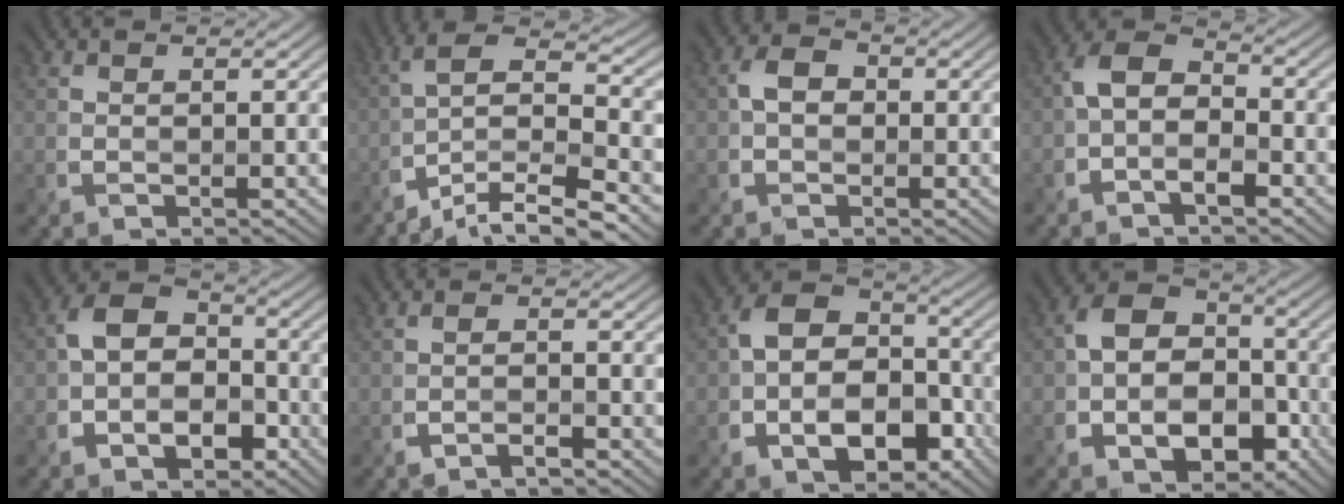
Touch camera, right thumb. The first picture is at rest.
{"total": 11.9, "force": [-6.7, 3.3, 9.3], "torque": [-0.176, -0.002, -0.105]}
{"total": 2.3, "force": [-0.4, 1.8, 1.4], "torque": [-0.029, 0.007, -0.011]}
{"total": 5.0, "force": [-1.9, 2.6, 3.8], "torque": [-0.074, 0.014, -0.043]}
{"total": 7.2, "force": [-2.3, 5.1, 4.5], "torque": [-0.086, 0.003, -0.047]}
{"total": 1.8, "force": [-1.4, 0.3, 1.1], "torque": [-0.017, 0.006, -0.034]}
{"total": 11.0, "force": [-3.8, 7.5, 7.2], "torque": [-0.132, -0.015, -0.060]}
{"total": 10.1, "force": [-3.2, 7.2, 6.3], "torque": [-0.115, -0.017, -0.053]}